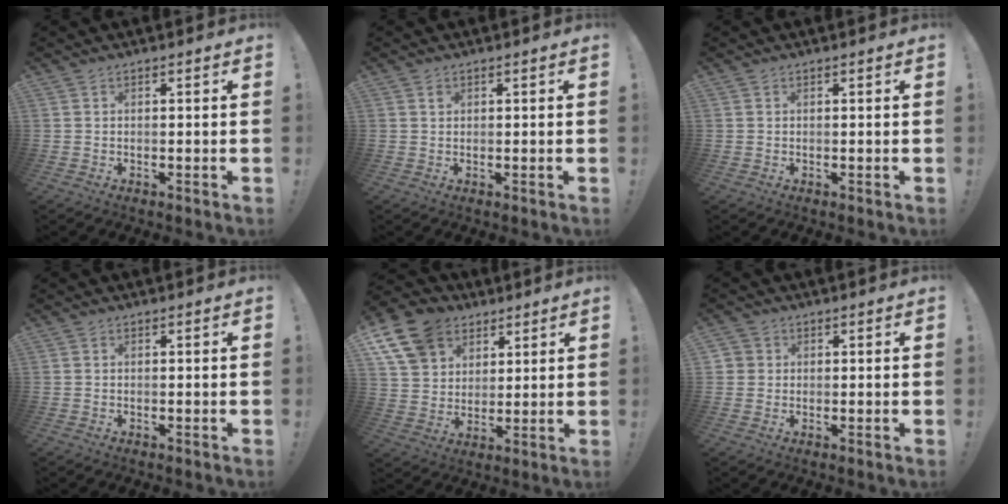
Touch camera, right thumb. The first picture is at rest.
{"total": 0.8, "force": [0.4, 0.6, 0.3], "torque": [0.008, -0.004, 0.005]}
{"total": 0.9, "force": [0.2, 0.9, 0.1], "torque": [0.002, -0.001, 0.003]}
{"total": 0.0}
{"total": 15.1, "force": [7.8, 11.4, 6.2], "torque": [-0.107, -0.034, 0.156]}
{"total": 2.3, "force": [0.3, 2.2, 0.4], "torque": [-0.007, 0.003, 0.006]}